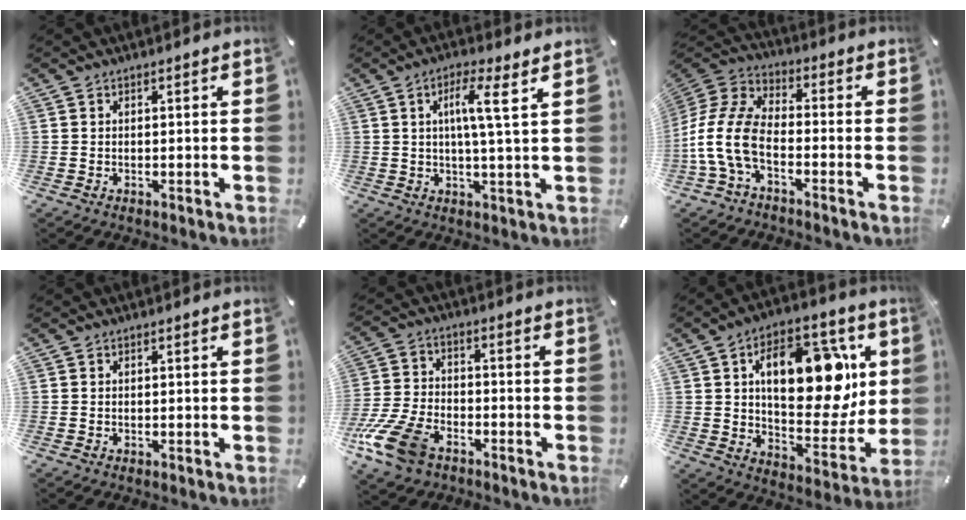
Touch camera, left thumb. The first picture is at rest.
{"total": 8.0, "force": [2.5, 0.3, 7.6], "torque": [-0.145, 0.001, 0.033]}
{"total": 11.7, "force": [-5.0, 6.7, 8.2], "torque": [-0.193, 0.005, -0.096]}
{"total": 0.0}
{"total": 13.2, "force": [-7.7, 7.5, 7.7], "torque": [-0.161, 0.037, -0.141]}
{"total": 22.4, "force": [6.6, 12.5, 17.3], "torque": [-0.226, -0.024, 0.109]}